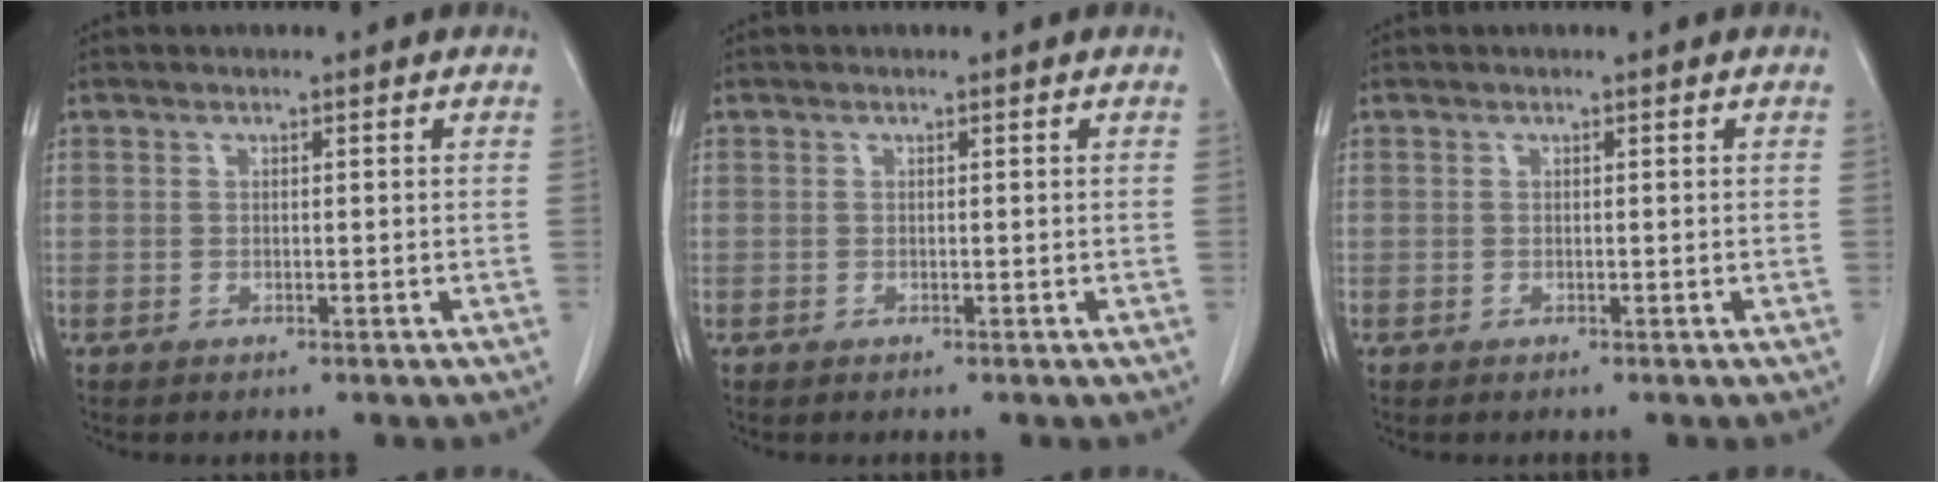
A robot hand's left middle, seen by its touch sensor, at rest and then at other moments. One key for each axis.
{"total": 0.0}
{"total": 0.0}